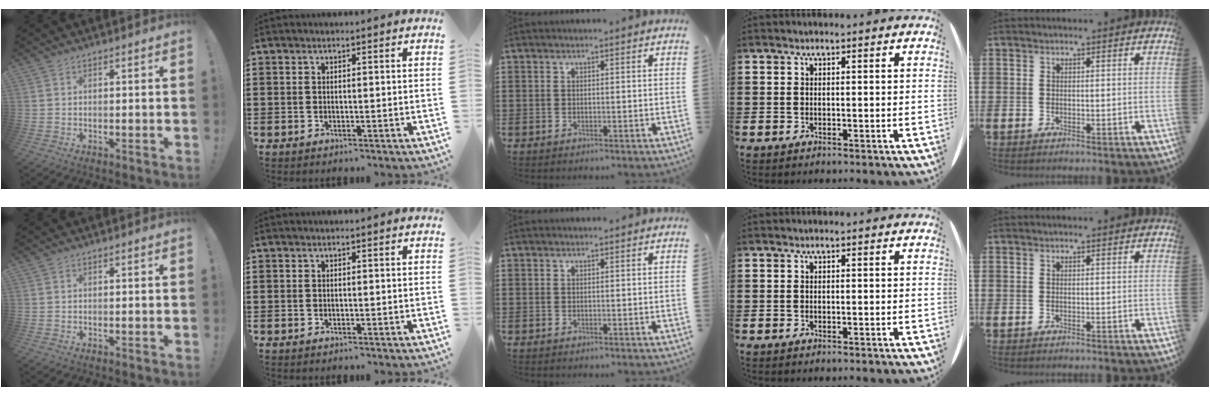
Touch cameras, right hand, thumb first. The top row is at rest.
{}